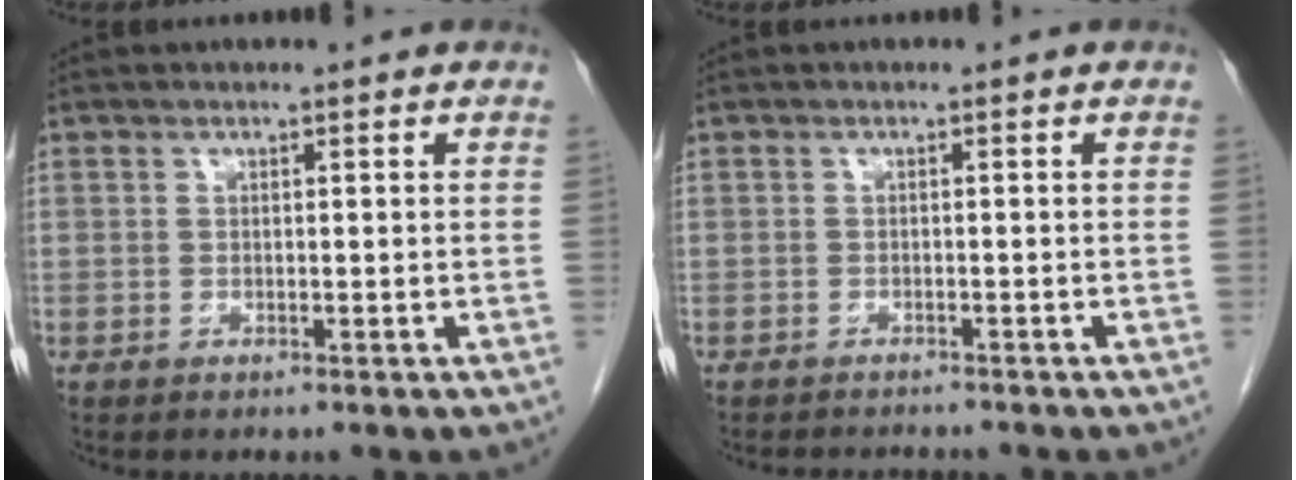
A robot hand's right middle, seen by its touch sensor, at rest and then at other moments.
{"total": 2.4, "force": [-2.4, 0.1, 0.3], "torque": [-0.003, -0.009, -0.033]}